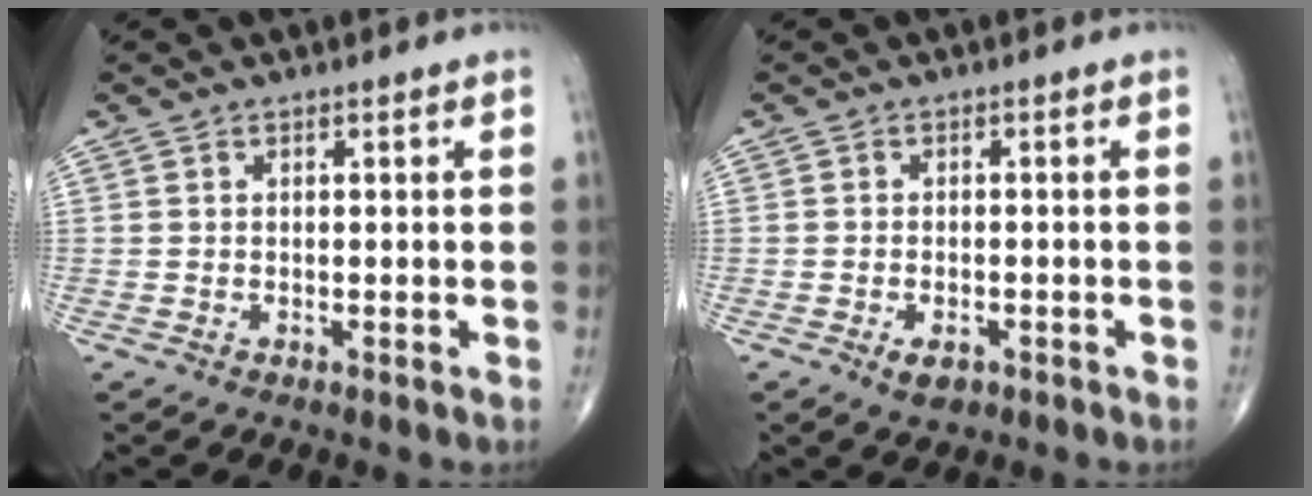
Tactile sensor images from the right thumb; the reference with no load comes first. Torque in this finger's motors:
{"motor_torque": [-0.09, 0.28, 0.00, -0.09, 0.09]}